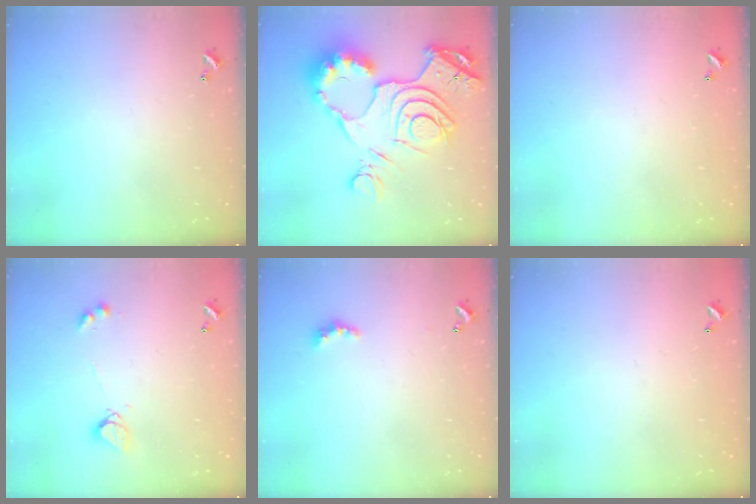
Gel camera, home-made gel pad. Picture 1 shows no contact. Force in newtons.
{"total": 23.7, "press": 23.5, "slide": 2.6}
{"total": 2.8, "press": 2.8, "slide": 0.1}
{"total": 2.7, "press": 2.6, "slide": 0.5}
{"total": 2.5, "press": 2.5, "slide": 0.6}
{"total": 2.8, "press": 2.8, "slide": 0.1}